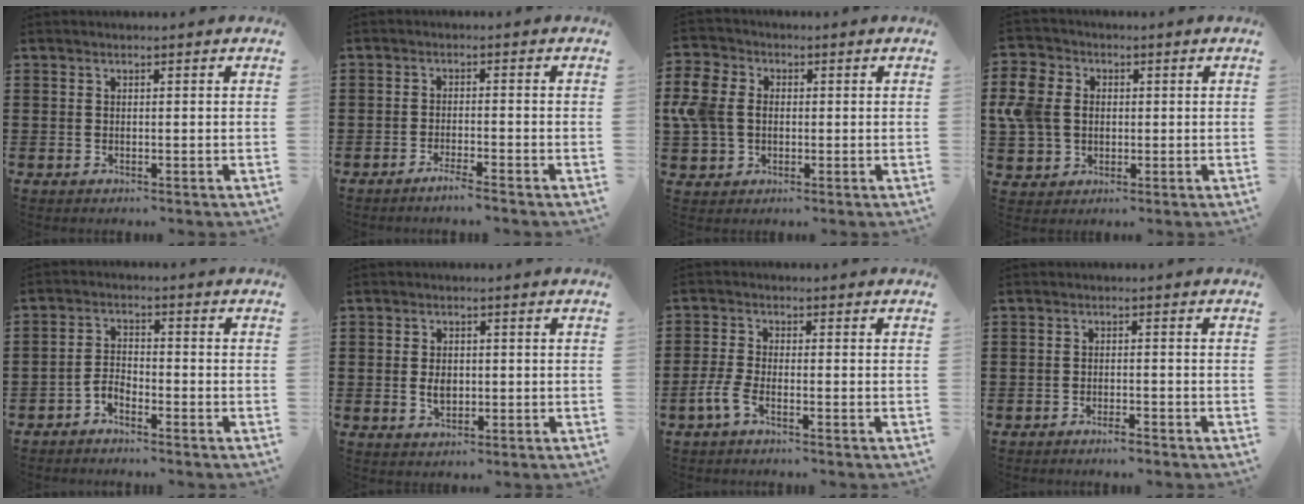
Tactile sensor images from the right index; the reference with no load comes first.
{"total": 2.2, "force": [-2.0, -0.3, 1.0], "torque": [-0.016, 0.000, -0.037]}
{"total": 6.9, "force": [0.0, 5.7, 3.8], "torque": [-0.126, 0.004, -0.010]}
{"total": 7.6, "force": [0.4, 6.6, 3.9], "torque": [-0.133, 0.007, 0.000]}
{"total": 2.5, "force": [-2.3, 0.6, 0.7], "torque": [-0.019, 0.006, -0.047]}
{"total": 3.1, "force": [-0.1, 2.1, 2.3], "torque": [-0.039, 0.002, -0.004]}
{"total": 3.5, "force": [-1.9, 0.9, 2.7], "torque": [-0.073, -0.008, -0.043]}
{"total": 1.4, "force": [-1.3, 0.2, 0.5], "torque": [-0.011, 0.001, -0.025]}